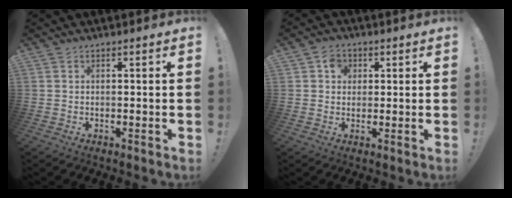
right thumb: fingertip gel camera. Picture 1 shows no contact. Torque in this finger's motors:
{"motor_torque": [0.62, 0.58, 0.04, -0.06, 0.00]}